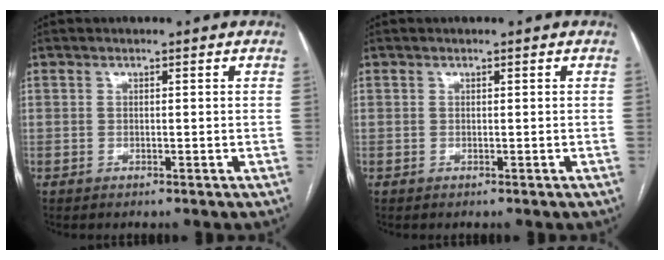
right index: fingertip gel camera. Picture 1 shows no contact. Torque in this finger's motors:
{"motor_torque": [0.03, 0.11, 0.03, 0.01]}